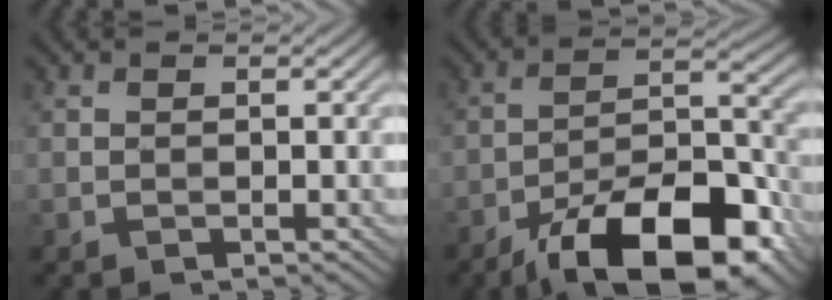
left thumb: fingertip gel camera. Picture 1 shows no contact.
{"total": 16.9, "force": [-11.2, 6.2, 10.9], "torque": [-0.172, -0.006, -0.186]}